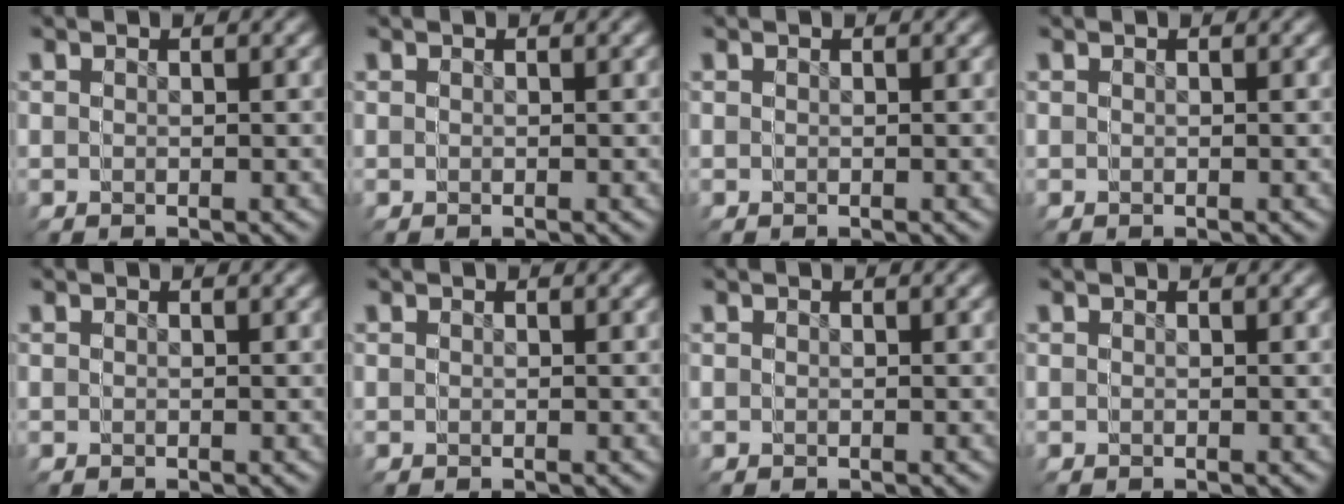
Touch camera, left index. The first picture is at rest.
{"total": 0.0}
{"total": 0.0}
{"total": 0.0}
{"total": 0.0}
{"total": 0.0}
{"total": 0.0}
{"total": 0.0}